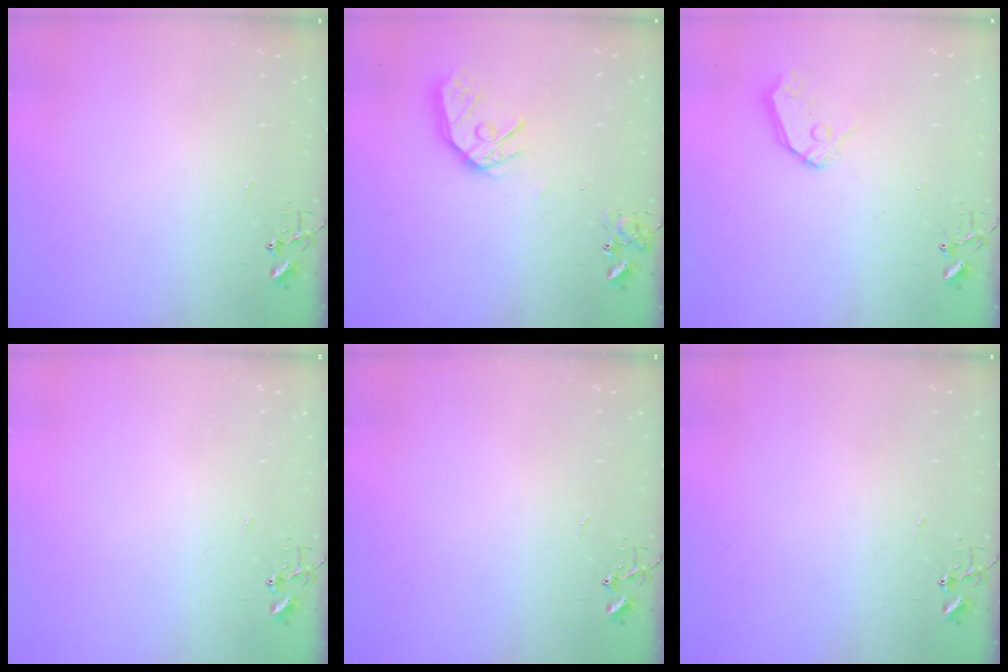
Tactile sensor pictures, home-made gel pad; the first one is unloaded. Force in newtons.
{"total": 14.1, "press": 14.0, "slide": 1.7}
{"total": 8.6, "press": 8.6, "slide": 0.7}
{"total": 0.0}
{"total": 0.0}
{"total": 0.0}